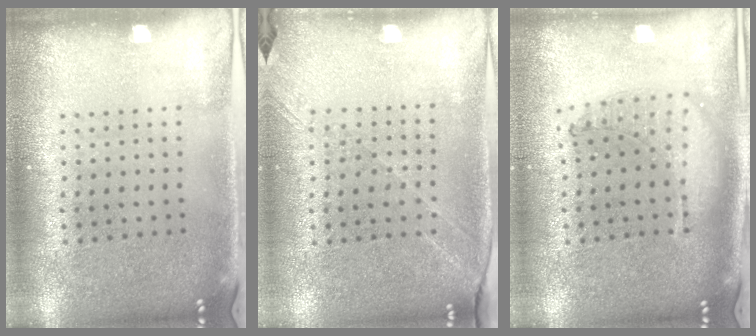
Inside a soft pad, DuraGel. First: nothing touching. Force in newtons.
{"total": 1.3, "press": 1.2, "slide": 0.5}
{"total": 1.1, "press": 1.0, "slide": 0.2}